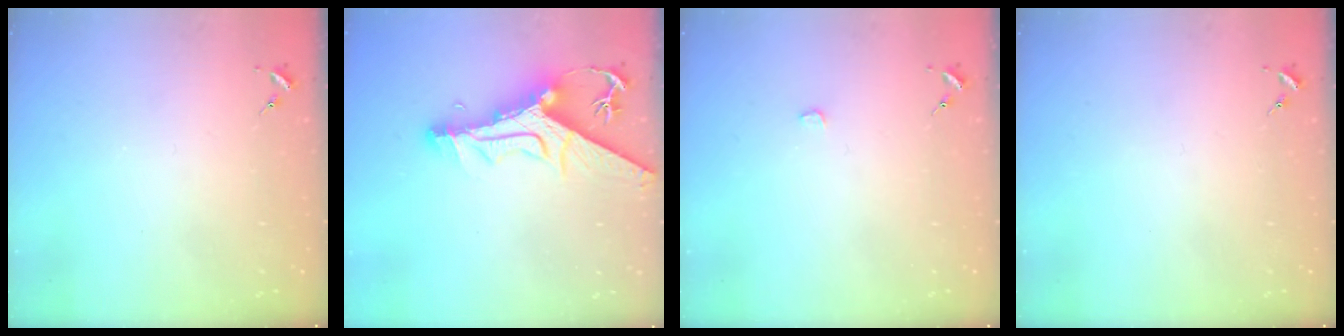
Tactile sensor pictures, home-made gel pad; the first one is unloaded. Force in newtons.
{"total": 13.6, "press": 13.5, "slide": 1.4}
{"total": 0.8, "press": 0.8, "slide": 0.1}
{"total": 0.0}